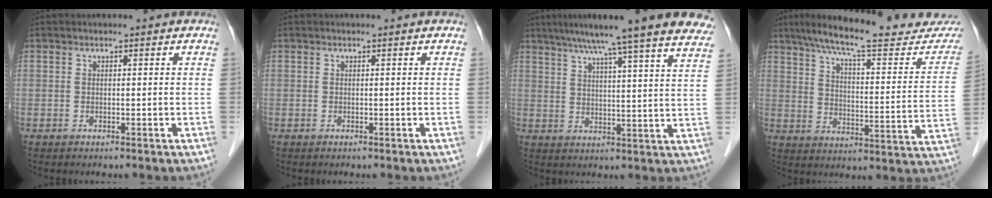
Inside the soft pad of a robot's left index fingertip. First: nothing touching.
{"total": 0.0}
{"total": 22.5, "force": [18.8, 0.5, 12.4], "torque": [-0.192, 0.002, 0.239]}
{"total": 23.4, "force": [20.3, 3.1, 11.3], "torque": [-0.163, -0.028, 0.266]}